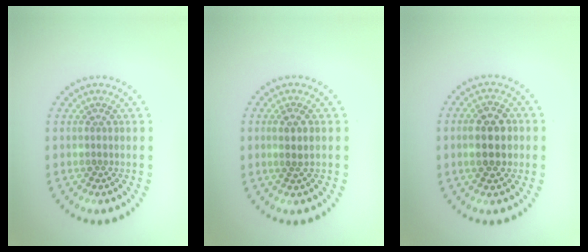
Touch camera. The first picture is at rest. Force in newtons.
{"total": 1.3, "press": 1.1, "slide": 0.7}
{"total": 4.5, "press": 4.5, "slide": 0.2}